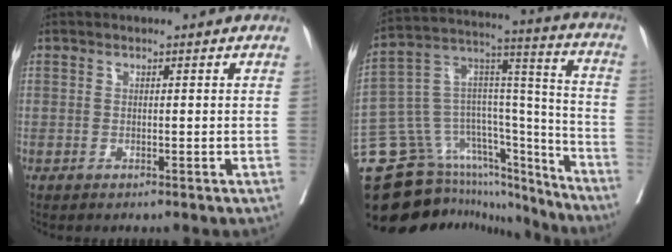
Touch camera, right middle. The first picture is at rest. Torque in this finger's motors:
{"motor_torque": [1.07, -1.07, 0.66, 0.01]}